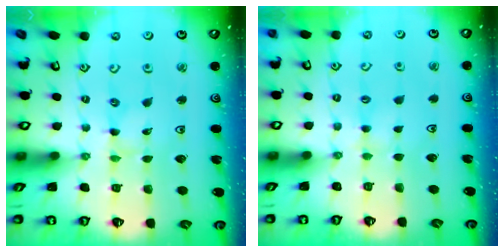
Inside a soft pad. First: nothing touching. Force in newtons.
{"total": 3.1, "press": 3.1, "slide": 0.6}